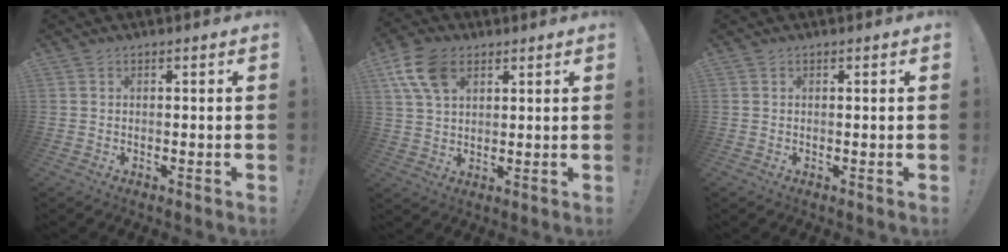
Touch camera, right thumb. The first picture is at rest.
{"total": 11.4, "force": [5.3, 7.2, 7.0], "torque": [-0.126, -0.005, 0.104]}
{"total": 0.0}